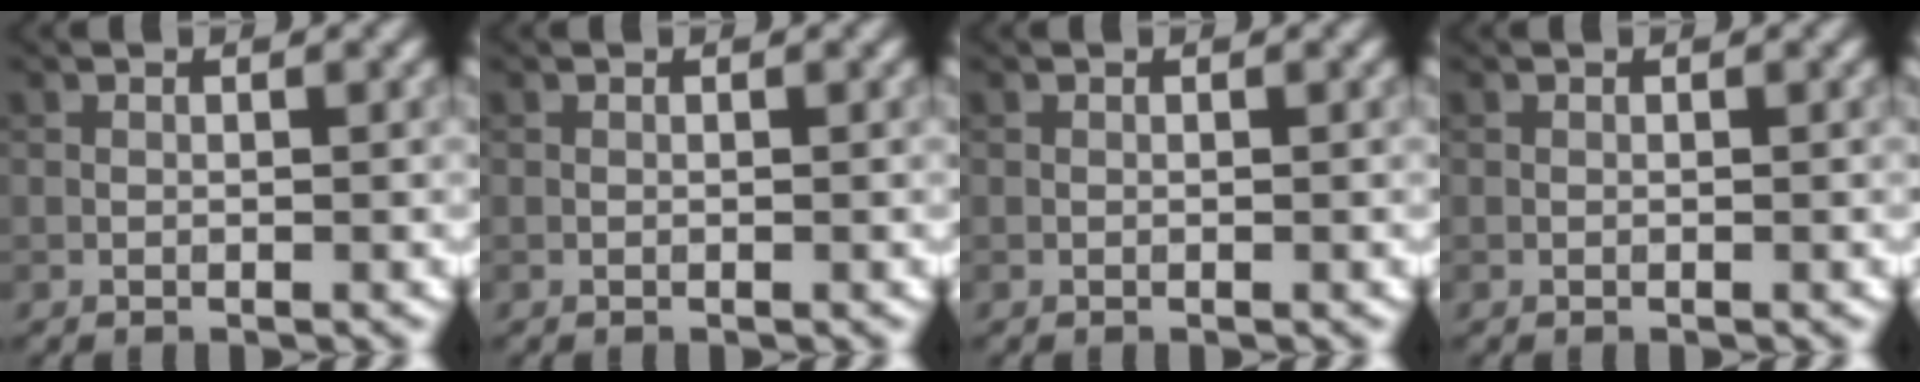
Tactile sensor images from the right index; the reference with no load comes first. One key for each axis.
{"total": 0.0}
{"total": 0.0}
{"total": 0.0}